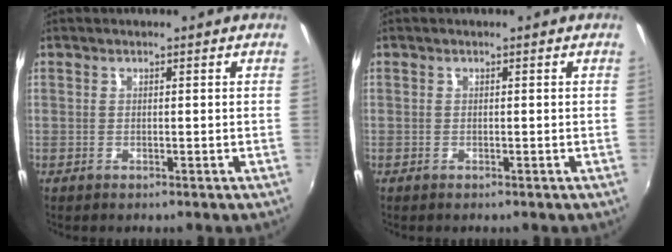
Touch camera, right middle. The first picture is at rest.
{"total": 0.0}